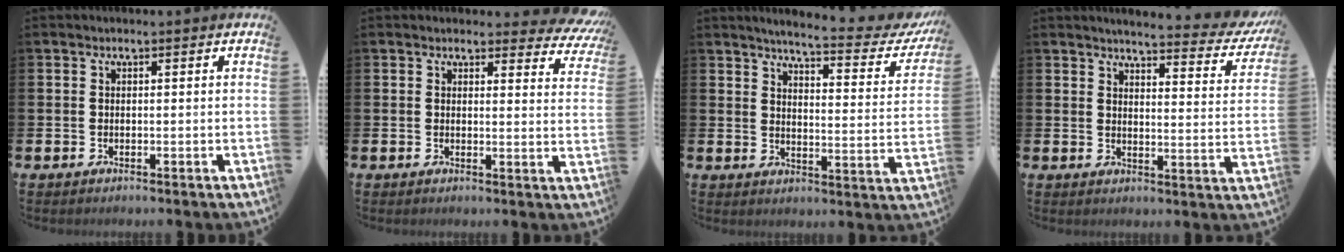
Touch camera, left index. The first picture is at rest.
{"total": 2.7, "force": [2.4, 1.1, 0.3], "torque": [0.003, -0.015, 0.038]}
{"total": 5.1, "force": [4.7, 0.3, 2.1], "torque": [-0.051, -0.042, 0.071]}
{"total": 4.2, "force": [4.0, 0.4, 1.2], "torque": [-0.031, -0.034, 0.062]}